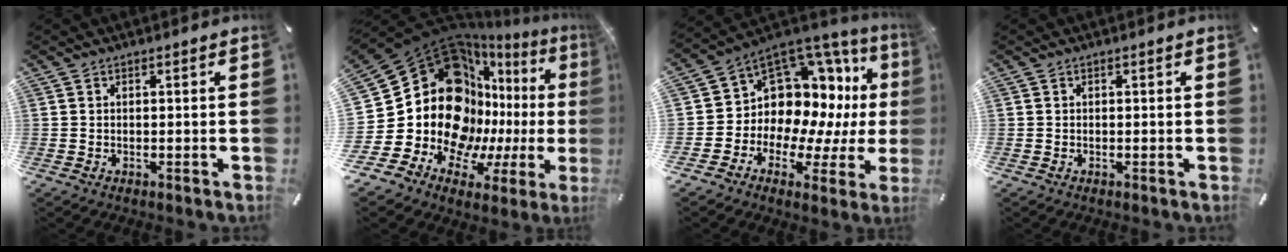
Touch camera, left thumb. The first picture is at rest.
{"total": 27.7, "force": [3.7, 20.5, 18.3], "torque": [-0.334, -0.092, 0.111]}
{"total": 12.3, "force": [4.6, 9.7, 5.9], "torque": [-0.095, -0.080, 0.094]}
{"total": 0.0}